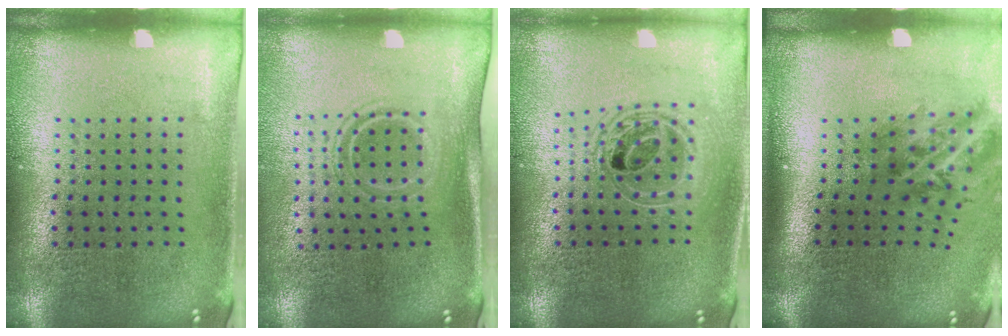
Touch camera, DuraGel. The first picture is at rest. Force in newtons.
{"total": 1.7, "press": 1.1, "slide": 1.2}
{"total": 1.7, "press": 1.4, "slide": 0.9}
{"total": 1.9, "press": 1.1, "slide": 1.5}